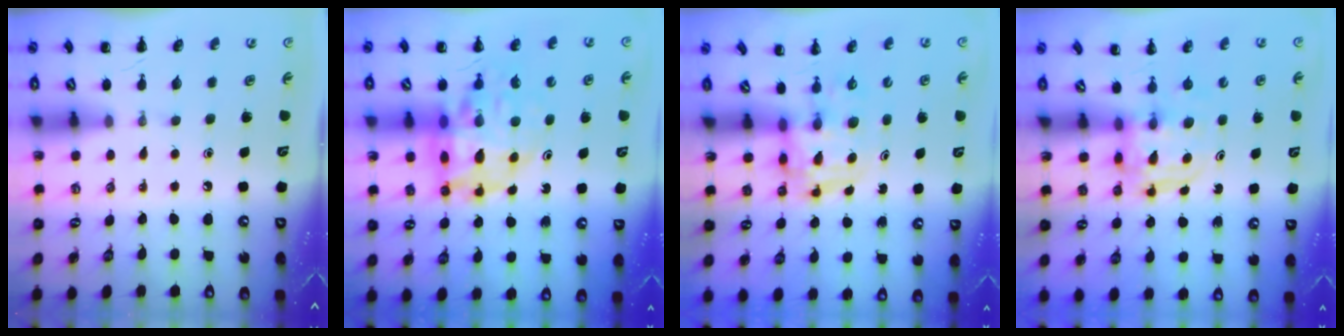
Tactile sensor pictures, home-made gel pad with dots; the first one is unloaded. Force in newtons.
{"total": 17.4, "press": 16.9, "slide": 4.2}
{"total": 3.6, "press": 3.5, "slide": 0.6}
{"total": 3.7, "press": 3.7, "slide": 0.2}